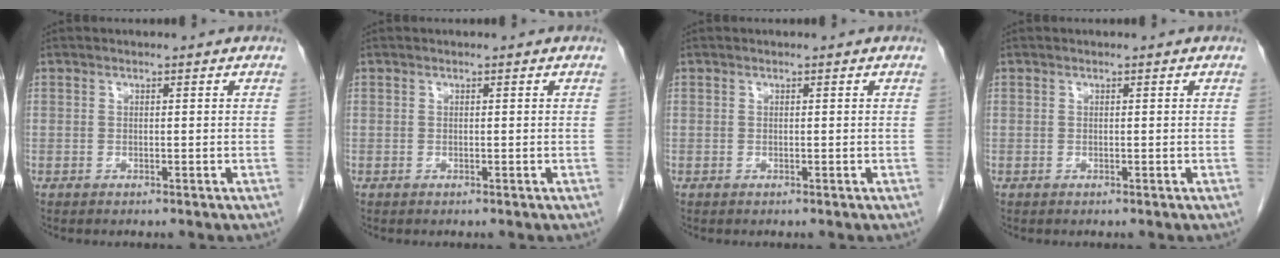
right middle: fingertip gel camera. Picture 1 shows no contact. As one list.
[{"total": 0.0}, {"total": 0.0}, {"total": 0.0}]